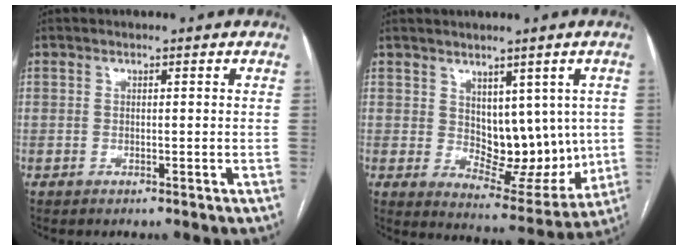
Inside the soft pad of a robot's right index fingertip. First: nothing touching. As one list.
[{"total": 10.1, "force": [1.6, 6.2, 7.9], "torque": [-0.091, 0.000, 0.046]}]